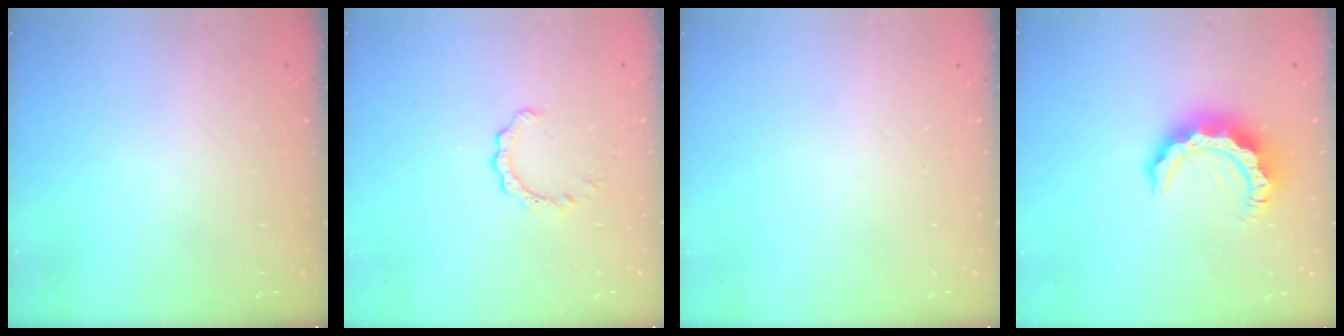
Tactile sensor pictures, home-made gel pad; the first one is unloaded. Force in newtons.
{"total": 2.4, "press": 2.3, "slide": 0.3}
{"total": 0.0}
{"total": 9.4, "press": 9.4, "slide": 1.0}